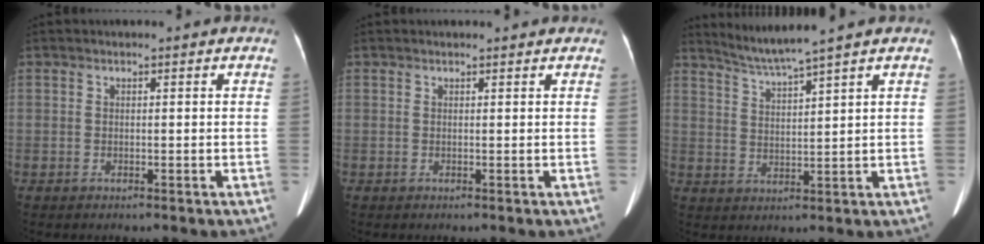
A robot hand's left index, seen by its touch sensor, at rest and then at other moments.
{"total": 1.7, "force": [1.6, 0.2, 0.3], "torque": [-0.010, 0.011, 0.019]}
{"total": 5.1, "force": [4.4, -1.9, 1.6], "torque": [-0.040, -0.011, 0.091]}